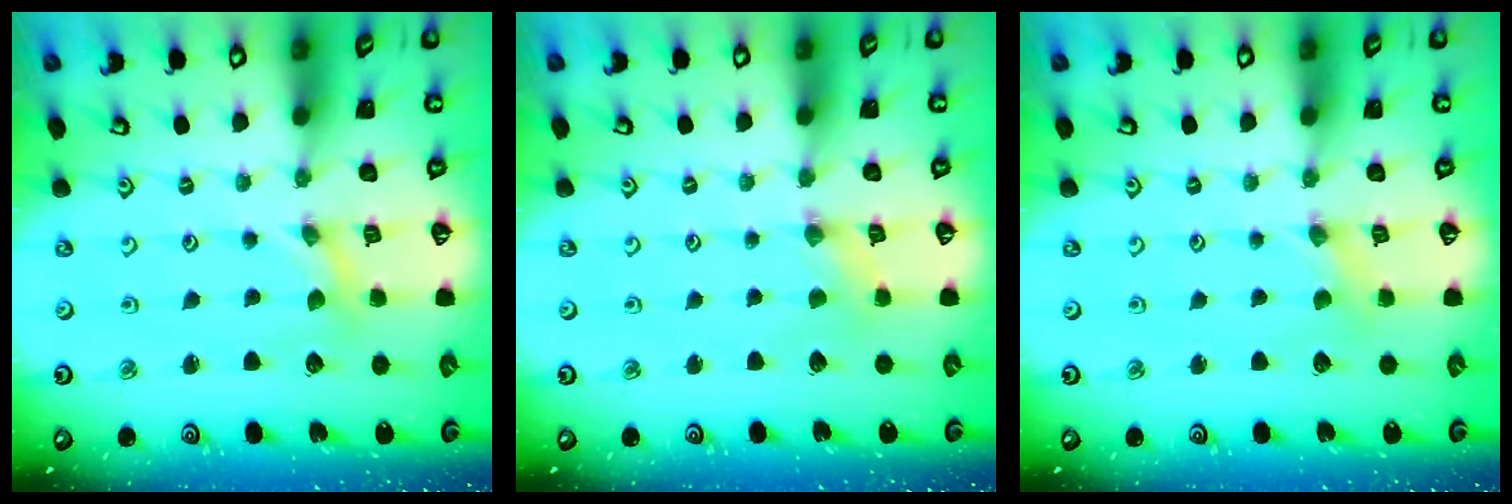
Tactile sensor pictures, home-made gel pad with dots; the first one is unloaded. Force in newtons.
{"total": 1.6, "press": 1.5, "slide": 0.2}
{"total": 1.6, "press": 1.5, "slide": 0.3}